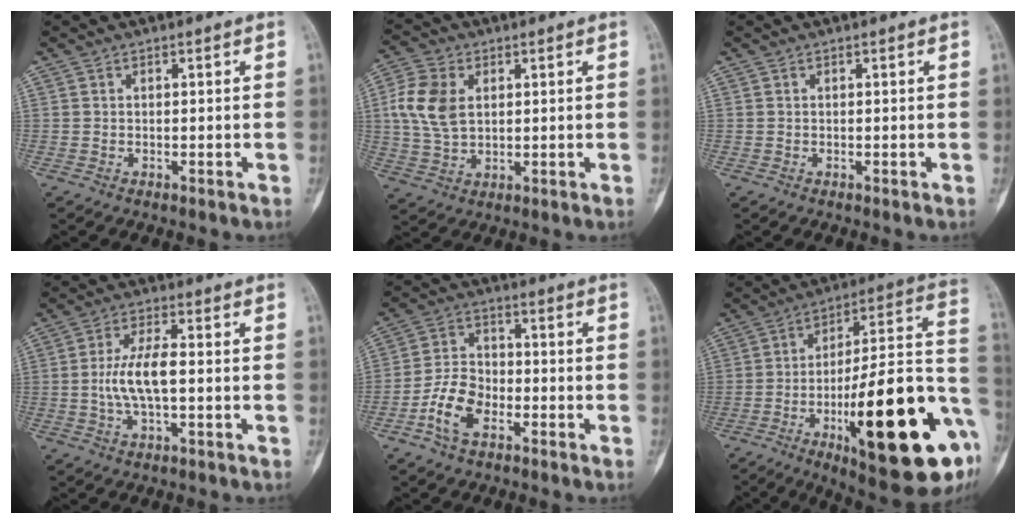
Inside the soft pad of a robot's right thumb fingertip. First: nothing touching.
{"total": 9.8, "force": [2.0, 6.6, 7.0], "torque": [-0.144, 0.001, 0.042]}
{"total": 0.0}
{"total": 7.7, "force": [-0.5, 2.7, 7.2], "torque": [-0.150, 0.012, -0.015]}
{"total": 8.6, "force": [-3.9, 5.2, 5.6], "torque": [-0.103, 0.026, -0.079]}
{"total": 31.2, "force": [-9.6, 8.2, 28.6], "torque": [-0.370, 0.021, -0.133]}